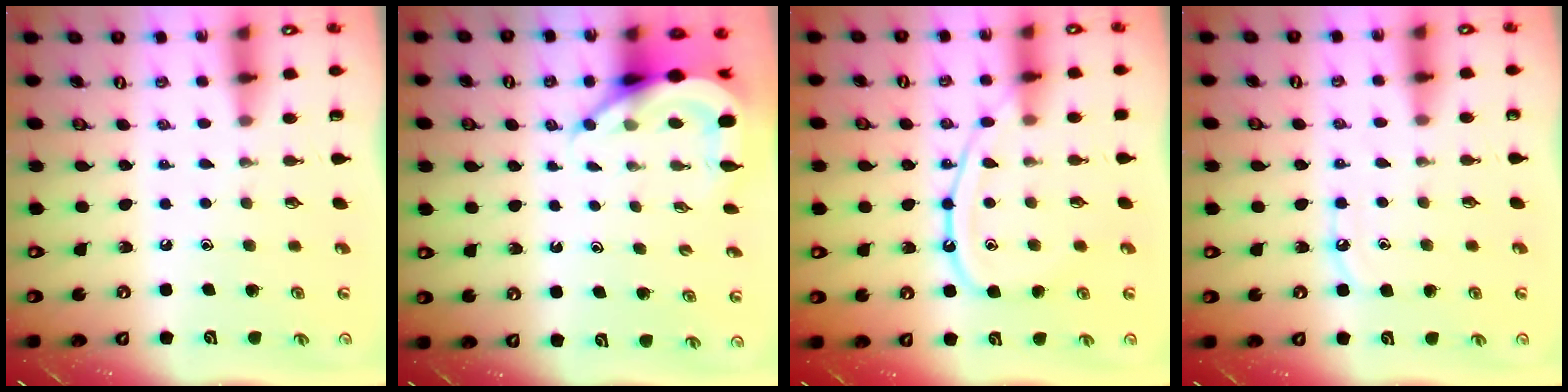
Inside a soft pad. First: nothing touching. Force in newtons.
{"total": 7.1, "press": 7.1, "slide": 0.7}
{"total": 11.5, "press": 11.4, "slide": 1.4}
{"total": 5.8, "press": 5.8, "slide": 0.6}